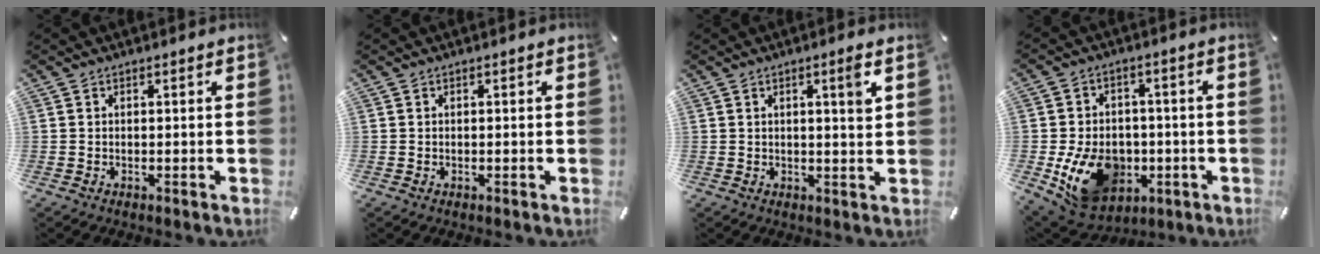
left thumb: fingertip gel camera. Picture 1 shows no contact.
{"total": 0.0}
{"total": 4.1, "force": [1.6, 0.4, 3.7], "torque": [-0.058, -0.008, 0.021]}
{"total": 15.4, "force": [-4.1, 12.0, 8.8], "torque": [-0.169, 0.020, -0.062]}